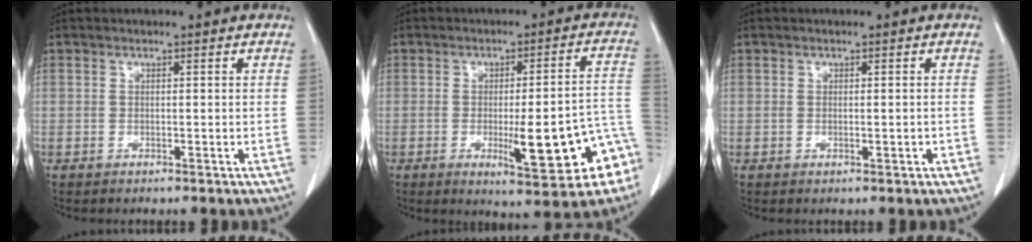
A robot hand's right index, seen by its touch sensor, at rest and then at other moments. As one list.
[{"total": 14.2, "force": [-5.2, 2.2, 13.0], "torque": [-0.121, 0.020, -0.056]}, {"total": 0.8, "force": [-0.2, 0.2, 0.7], "torque": [-0.016, -0.001, 0.001]}]